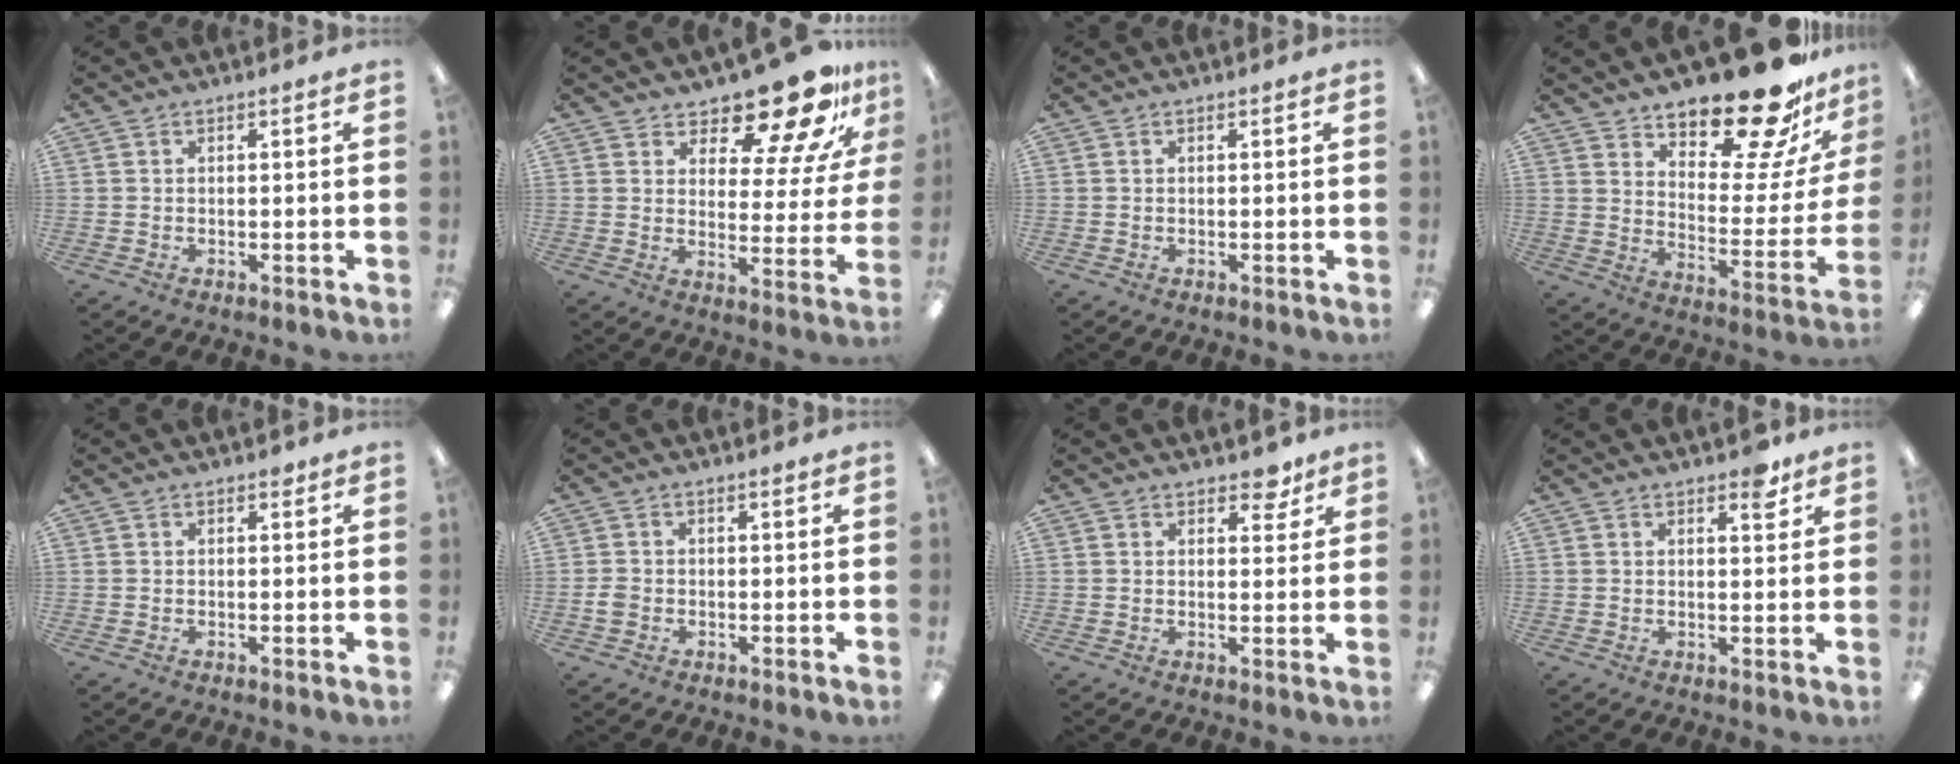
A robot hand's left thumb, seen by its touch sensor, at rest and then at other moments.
{"total": 16.6, "force": [13.8, 5.3, 7.6], "torque": [-0.111, -0.107, 0.231]}
{"total": 0.0}
{"total": 21.4, "force": [17.6, 6.9, 10.1], "torque": [-0.135, -0.130, 0.291]}
{"total": 0.8, "force": [0.6, 0.4, 0.4], "torque": [0.000, -0.001, 0.008]}
{"total": 2.1, "force": [-0.5, 1.7, 1.0], "torque": [-0.017, 0.004, -0.010]}
{"total": 4.4, "force": [3.2, 2.3, 1.8], "torque": [-0.003, -0.016, 0.052]}
{"total": 4.3, "force": [2.9, 1.9, 2.6], "torque": [-0.016, -0.014, 0.044]}